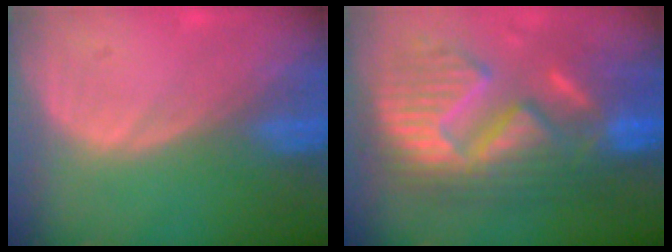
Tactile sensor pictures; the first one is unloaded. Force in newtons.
{"total": 13.1, "press": 13.0, "slide": 1.2}